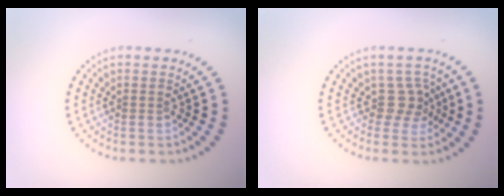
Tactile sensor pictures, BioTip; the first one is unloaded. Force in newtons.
{"total": 2.2, "press": 1.7, "slide": 1.4}